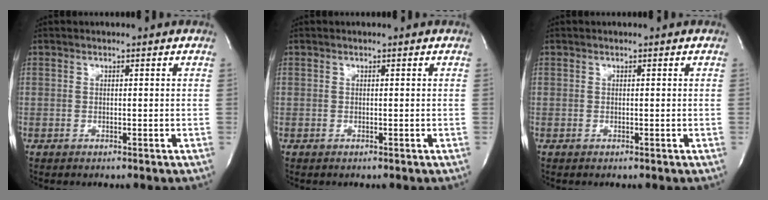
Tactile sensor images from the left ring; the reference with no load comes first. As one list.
[{"total": 0.0}, {"total": 0.0}]